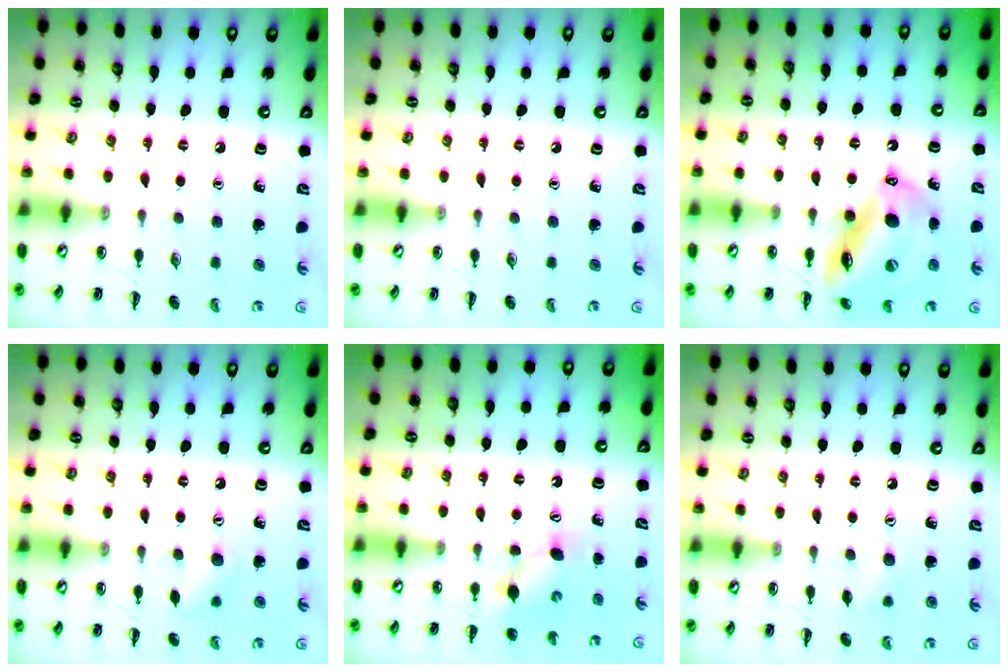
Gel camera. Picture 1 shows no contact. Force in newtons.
{"total": 0.0}
{"total": 15.5, "press": 14.9, "slide": 4.2}
{"total": 6.8, "press": 6.7, "slide": 1.3}
{"total": 4.8, "press": 4.7, "slide": 1.1}
{"total": 4.5, "press": 4.4, "slide": 0.9}